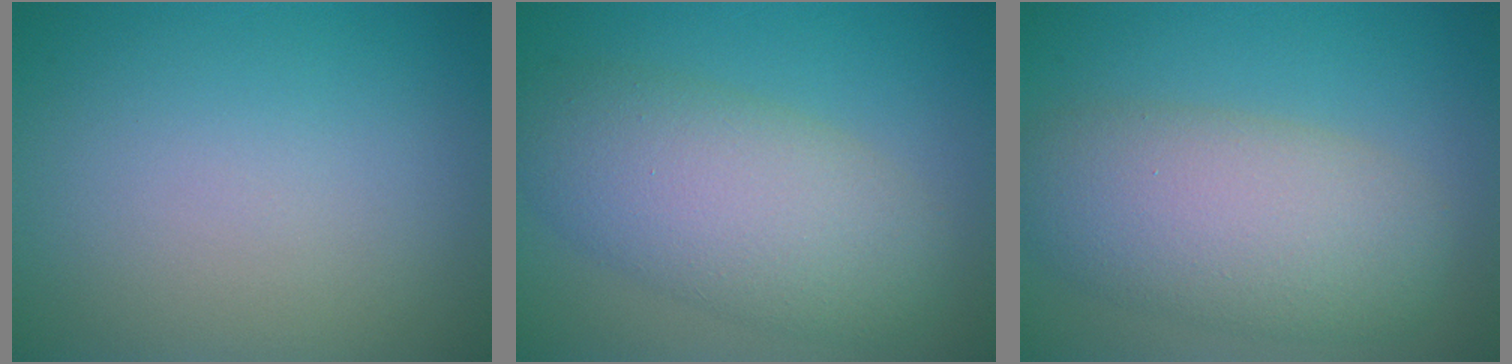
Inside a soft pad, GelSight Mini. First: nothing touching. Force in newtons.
{"total": 7.3, "press": 7.3, "slide": 0.4}
{"total": 7.5, "press": 7.5, "slide": 0.4}